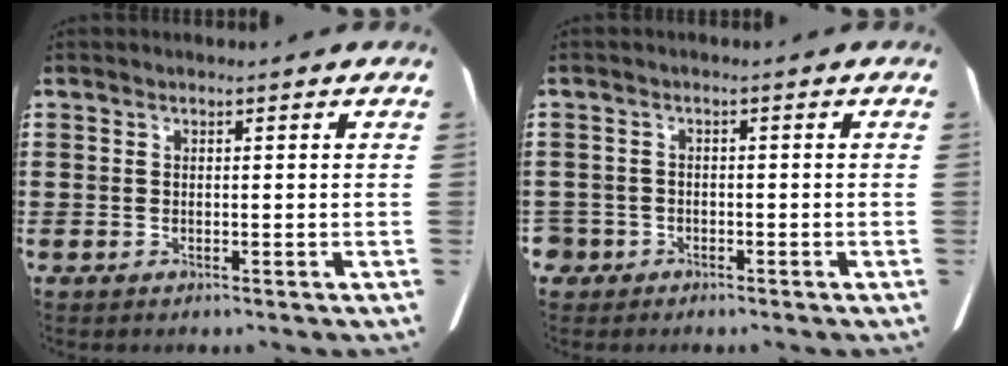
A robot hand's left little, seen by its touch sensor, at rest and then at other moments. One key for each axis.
{"total": 1.8, "fx": -1.4, "fy": 1.0, "fz": 0.2, "tx": -0.017, "ty": -0.001, "tz": -0.035}